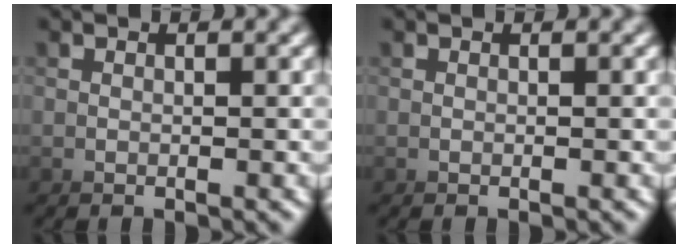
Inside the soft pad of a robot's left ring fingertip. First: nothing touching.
{"total": 0.0}